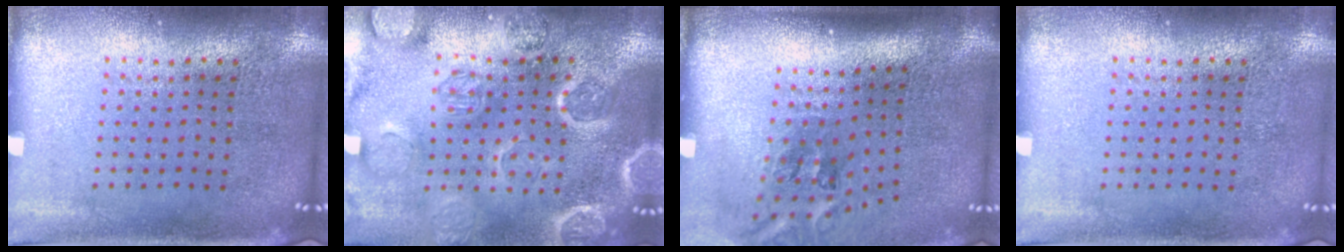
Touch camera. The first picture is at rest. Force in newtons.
{"total": 3.4, "press": 3.3, "slide": 0.7}
{"total": 2.1, "press": 1.4, "slide": 1.7}
{"total": 0.0}